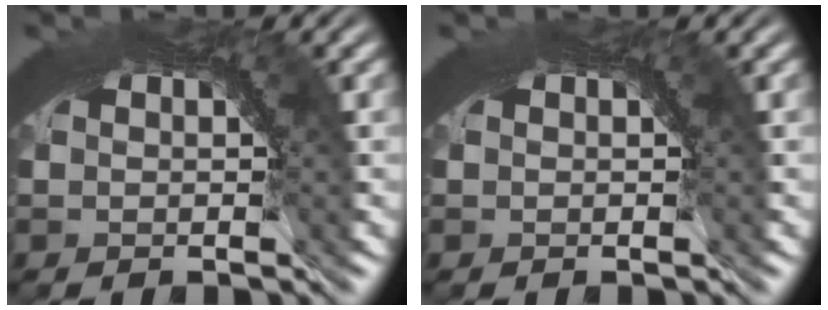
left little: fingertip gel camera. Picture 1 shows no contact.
{"total": 0.0}